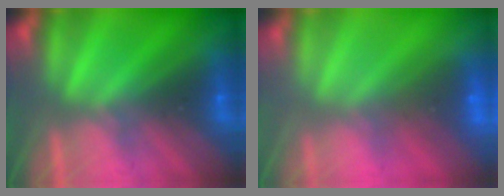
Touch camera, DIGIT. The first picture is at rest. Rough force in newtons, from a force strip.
{"total": 7.1}